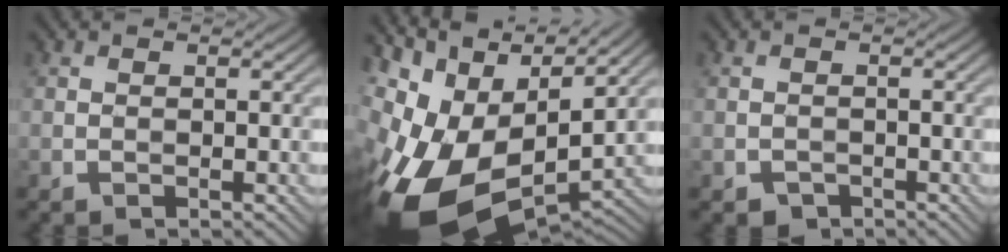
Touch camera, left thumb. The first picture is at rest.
{"total": 16.7, "force": [-2.5, 9.7, 13.4], "torque": [-0.293, -0.028, -0.024]}
{"total": 1.3, "force": [-1.0, 0.9, 0.3], "torque": [-0.004, -0.003, -0.019]}